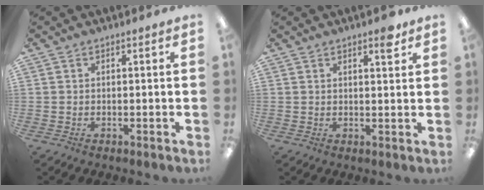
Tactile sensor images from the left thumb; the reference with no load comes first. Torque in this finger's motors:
{"motor_torque": [-0.01, 0.06, -0.35, 0.15, 0.03]}